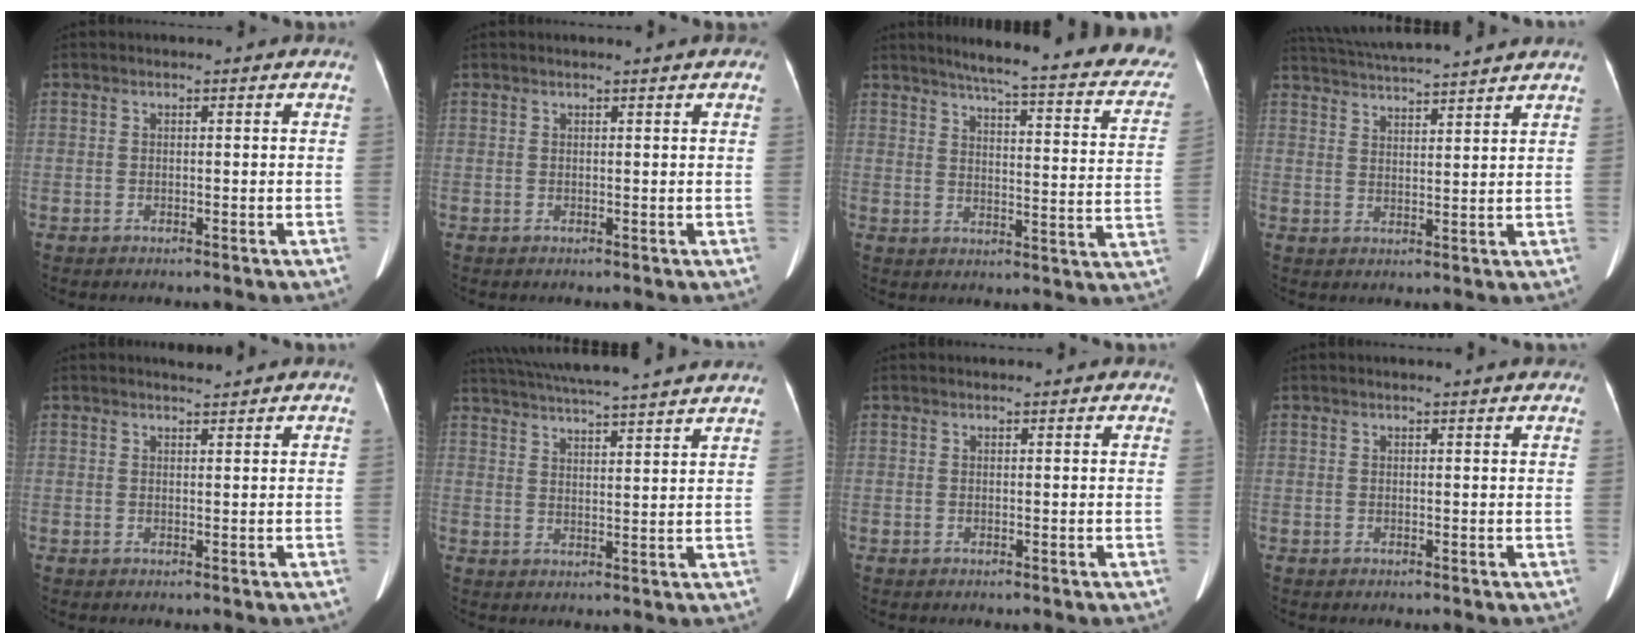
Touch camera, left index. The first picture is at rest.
{"total": 2.5, "force": [1.8, 0.5, 1.8], "torque": [-0.020, 0.019, 0.018]}
{"total": 25.8, "force": [22.1, 3.2, 13.1], "torque": [-0.170, -0.046, 0.252]}
{"total": 13.0, "force": [12.0, -0.4, 4.9], "torque": [-0.097, 0.028, 0.181]}
{"total": 1.3, "force": [1.3, -0.2, 0.1], "torque": [-0.006, 0.000, 0.025]}
{"total": 20.7, "force": [18.7, 0.6, 8.9], "torque": [-0.155, 0.020, 0.257]}
{"total": 2.4, "force": [2.1, 0.7, 0.8], "torque": [-0.009, 0.022, 0.019]}
{"total": 4.3, "force": [3.8, 0.5, 1.9], "torque": [-0.024, 0.013, 0.032]}